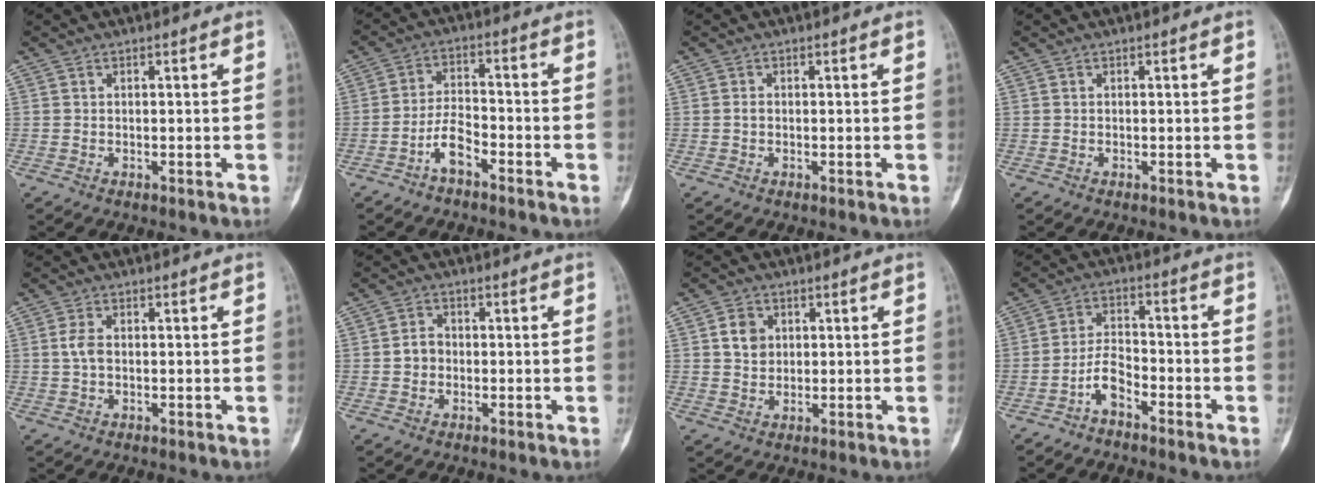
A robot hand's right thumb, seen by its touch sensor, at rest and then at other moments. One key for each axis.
{"total": 5.5, "fx": -3.5, "fy": 2.4, "fz": 3.6, "tx": -0.064, "ty": 0.032, "tz": -0.068}
{"total": 0.8, "fx": -0.1, "fy": 0.6, "fz": 0.5, "tx": -0.008, "ty": 0.002, "tz": -0.005}
{"total": 0.0}
{"total": 2.5, "fx": 0.1, "fy": 1.4, "fz": 2.1, "tx": -0.045, "ty": 0.004, "tz": -0.001}
{"total": 2.9, "fx": -0.4, "fy": 2.5, "fz": 1.5, "tx": -0.017, "ty": 0.012, "tz": -0.014}
{"total": 4.4, "fx": 1.2, "fy": 3.7, "fz": 2.2, "tx": -0.021, "ty": -0.003, "tz": 0.020}
{"total": 5.2, "fx": -3.4, "fy": 2.4, "fz": 3.1, "tx": -0.053, "ty": 0.036, "tz": -0.070}